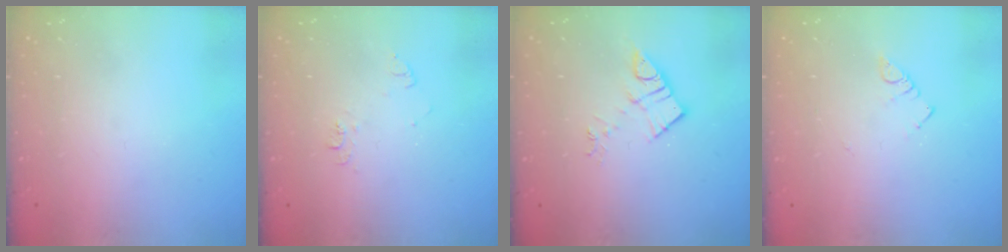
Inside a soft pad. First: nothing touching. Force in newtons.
{"total": 6.2, "press": 6.2, "slide": 0.5}
{"total": 7.9, "press": 7.9, "slide": 0.4}
{"total": 3.0, "press": 2.9, "slide": 0.4}